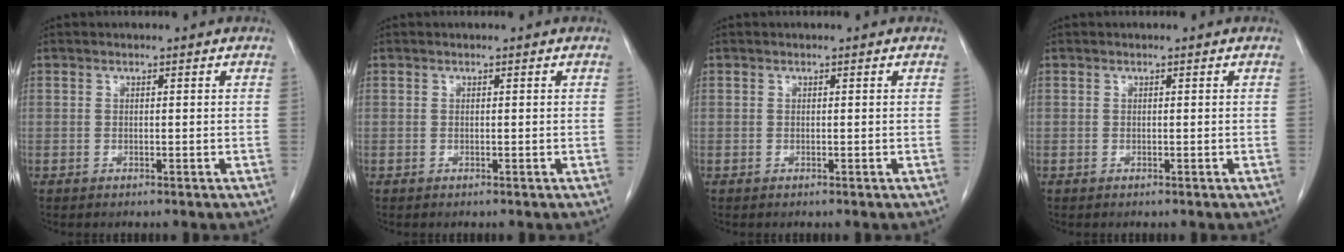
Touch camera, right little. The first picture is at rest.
{"total": 0.0}
{"total": 0.0}
{"total": 0.0}